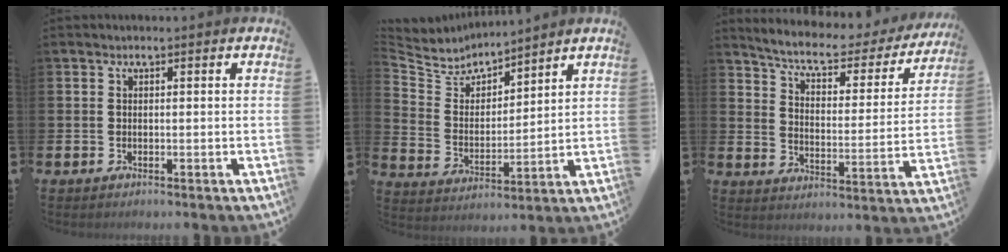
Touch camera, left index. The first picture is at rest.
{"total": 5.5, "force": [5.3, 1.5, 0.0], "torque": [-0.041, -0.043, 0.091]}
{"total": 6.2, "force": [5.5, 1.5, 2.5], "torque": [-0.080, -0.037, 0.088]}